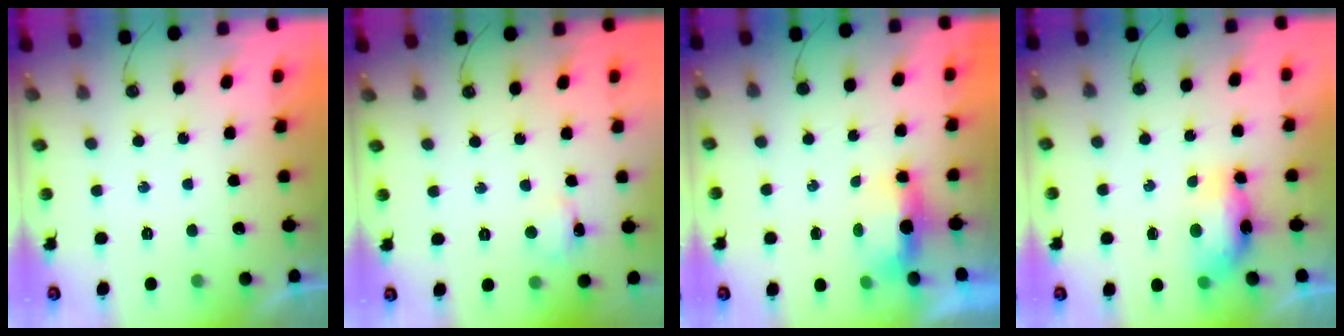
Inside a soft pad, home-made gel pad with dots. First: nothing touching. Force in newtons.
{"total": 3.7, "press": 3.6, "slide": 0.7}
{"total": 5.0, "press": 4.8, "slide": 1.4}
{"total": 15.8, "press": 9.7, "slide": 12.5}